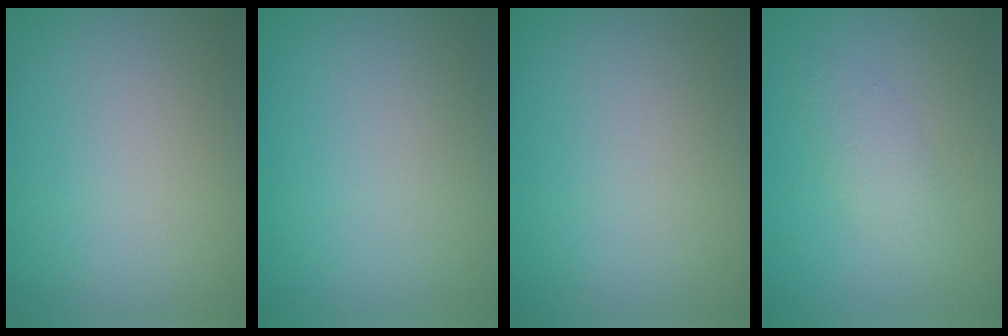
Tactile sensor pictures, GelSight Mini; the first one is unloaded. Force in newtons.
{"total": 0.0}
{"total": 0.0}
{"total": 1.8, "press": 1.8, "slide": 0.1}